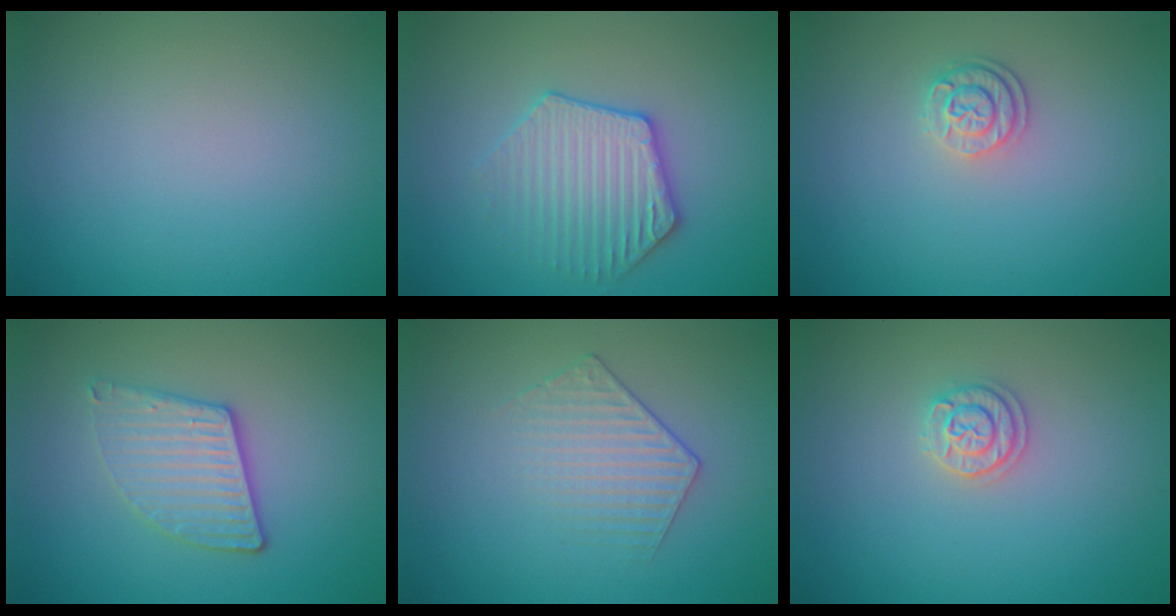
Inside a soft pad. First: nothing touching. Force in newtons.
{"total": 3.6, "press": 3.5, "slide": 0.7}
{"total": 2.1, "press": 1.8, "slide": 1.2}
{"total": 3.4, "press": 3.0, "slide": 1.5}
{"total": 1.9, "press": 1.4, "slide": 1.3}
{"total": 1.9, "press": 1.9, "slide": 0.2}